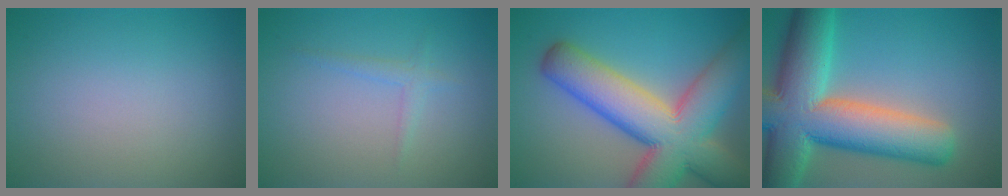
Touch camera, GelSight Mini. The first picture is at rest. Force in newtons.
{"total": 1.2, "press": 1.2, "slide": 0.1}
{"total": 13.1, "press": 13.1, "slide": 1.1}
{"total": 14.1, "press": 14.1, "slide": 0.9}